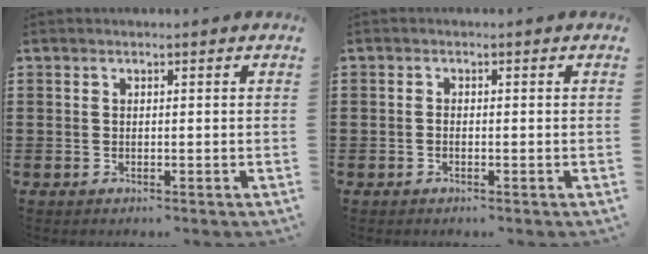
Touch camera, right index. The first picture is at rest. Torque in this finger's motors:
{"motor_torque": [0.25, 0.98, -0.01, -0.01]}